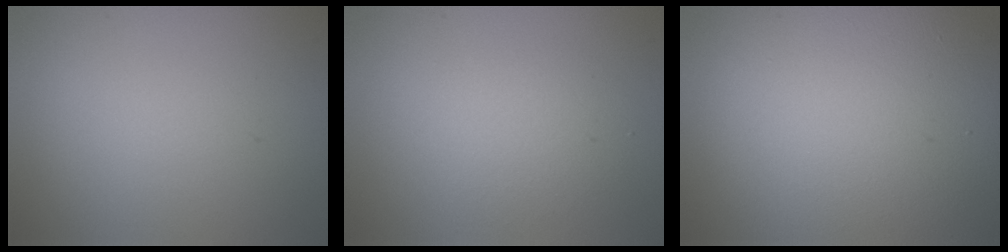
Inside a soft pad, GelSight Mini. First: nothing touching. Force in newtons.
{"total": 2.5, "press": 2.5, "slide": 0.2}
{"total": 15.9, "press": 15.8, "slide": 0.9}